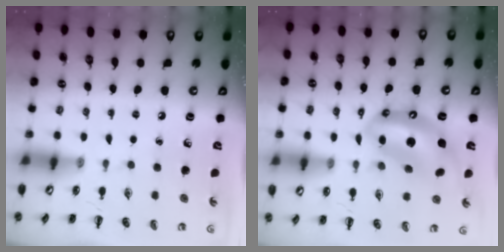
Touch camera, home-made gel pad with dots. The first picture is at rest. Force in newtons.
{"total": 12.8, "press": 12.4, "slide": 3.2}